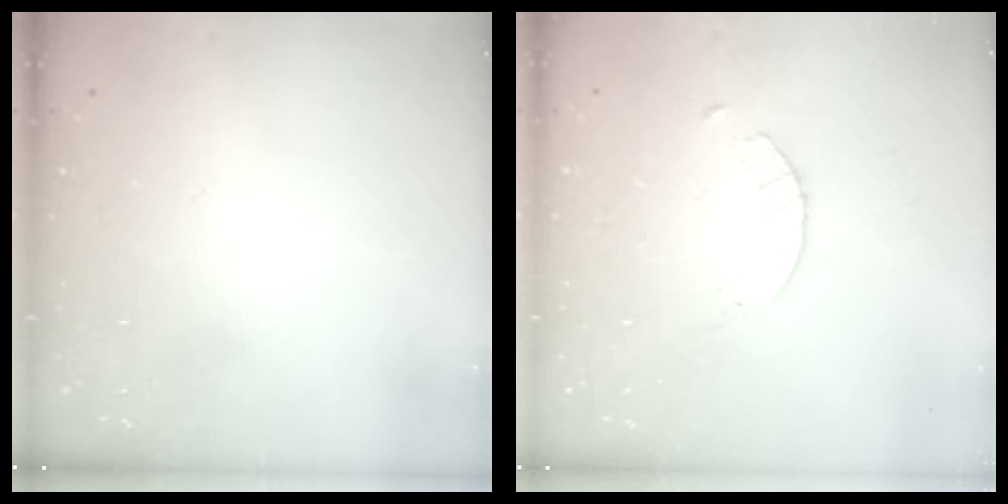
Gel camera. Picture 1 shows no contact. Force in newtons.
{"total": 2.0, "press": 2.0, "slide": 0.3}